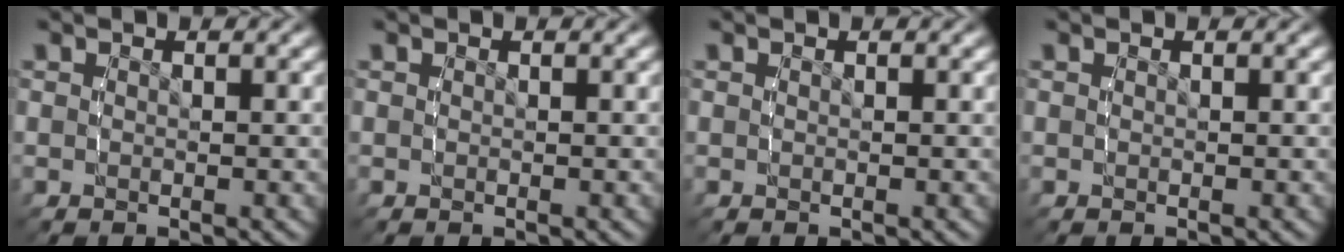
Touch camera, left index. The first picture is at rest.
{"total": 0.0}
{"total": 0.0}
{"total": 0.0}